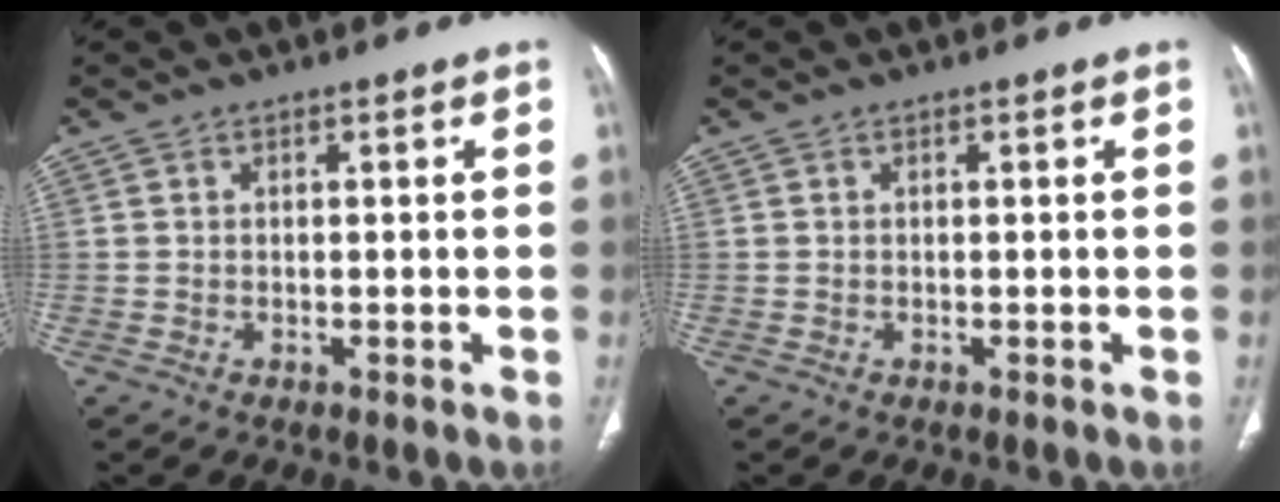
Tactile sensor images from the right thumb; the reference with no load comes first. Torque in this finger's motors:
{"motor_torque": [0.02, 0.02, -0.06, 0.02, 0.00]}